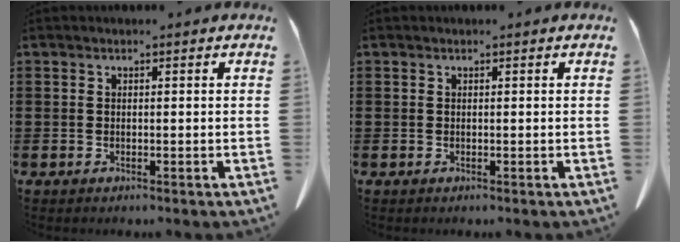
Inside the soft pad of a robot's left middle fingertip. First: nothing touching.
{"total": 0.0}